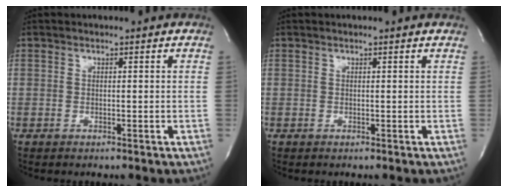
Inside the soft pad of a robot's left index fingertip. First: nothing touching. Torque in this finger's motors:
{"motor_torque": [0.20, -0.02, -0.03, -0.02]}